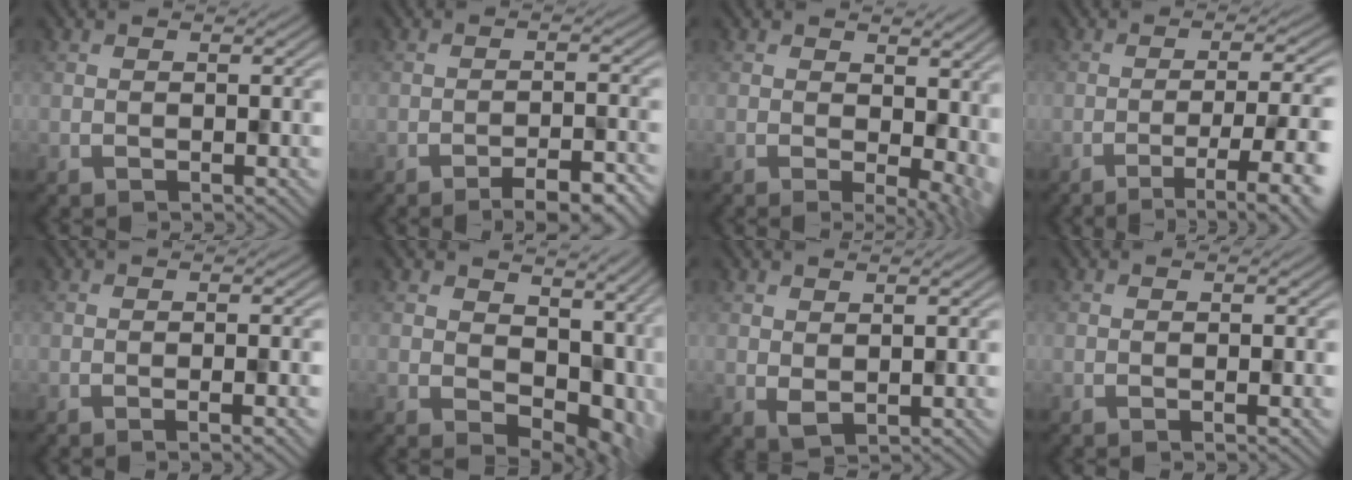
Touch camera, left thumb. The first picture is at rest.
{"total": 4.5, "force": [-3.6, 0.8, 2.7], "torque": [-0.034, 0.009, -0.046]}
{"total": 6.1, "force": [0.5, 3.5, 5.0], "torque": [-0.052, -0.010, 0.028]}
{"total": 7.8, "force": [-3.3, 1.8, 6.8], "torque": [-0.094, -0.003, -0.038]}
{"total": 2.6, "force": [-0.8, 0.5, 2.4], "torque": [-0.027, 0.007, -0.012]}
{"total": 9.8, "force": [2.1, 6.7, 6.9], "torque": [-0.103, -0.025, 0.059]}
{"total": 1.7, "force": [0.5, 1.3, 1.0], "torque": [-0.025, -0.003, 0.020]}
{"total": 1.1, "force": [-0.3, 0.2, 1.1], "torque": [-0.011, 0.001, -0.004]}